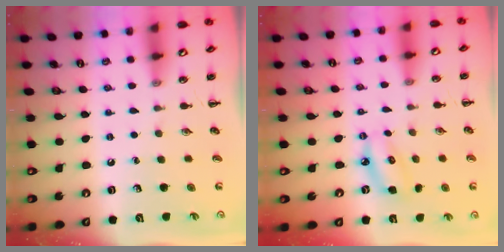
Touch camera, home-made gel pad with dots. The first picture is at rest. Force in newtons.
{"total": 6.5, "press": 6.3, "slide": 1.5}